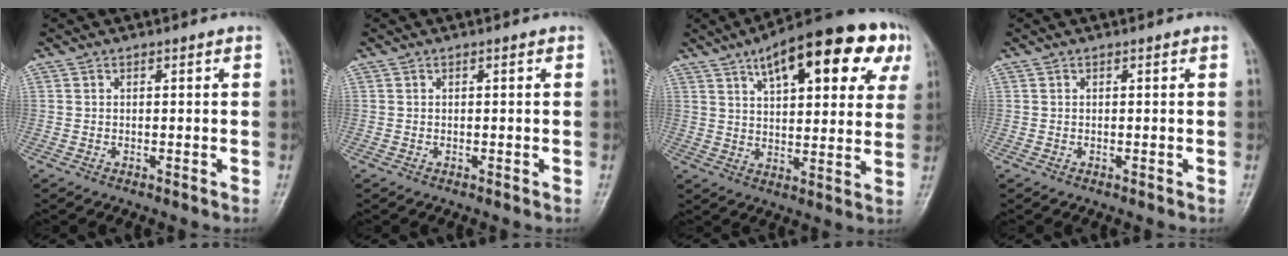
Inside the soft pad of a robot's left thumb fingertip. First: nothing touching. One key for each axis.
{"total": 0.0}
{"total": 22.2, "fx": 10.4, "fy": 8.7, "fz": 17.6, "tx": -0.219, "ty": 0.004, "tz": 0.144}
{"total": 0.0}